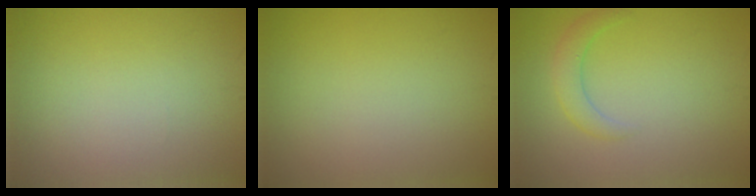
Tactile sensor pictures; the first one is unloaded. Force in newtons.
{"total": 0.0}
{"total": 2.0, "press": 2.0, "slide": 0.1}